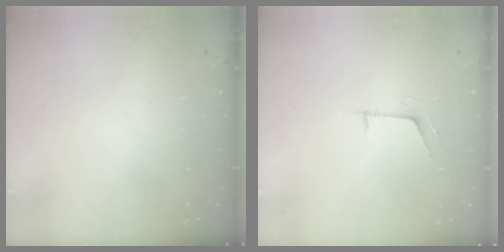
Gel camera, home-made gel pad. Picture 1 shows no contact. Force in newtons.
{"total": 4.4, "press": 4.3, "slide": 0.7}